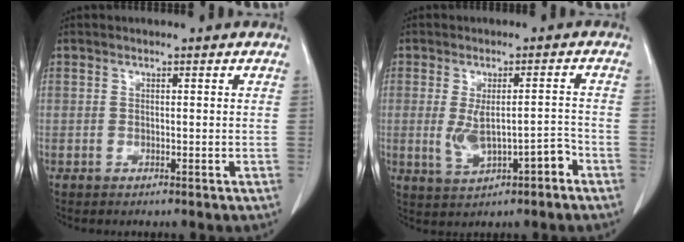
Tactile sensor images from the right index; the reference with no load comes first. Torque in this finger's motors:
{"motor_torque": [0.22, -0.03, 0.13, 0.06]}